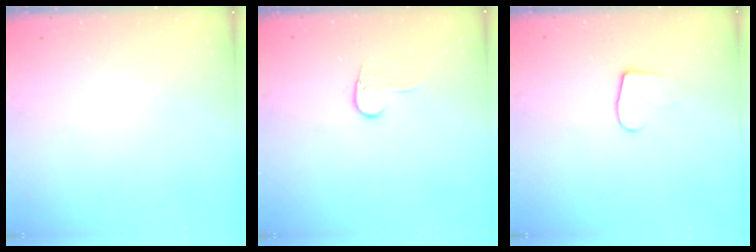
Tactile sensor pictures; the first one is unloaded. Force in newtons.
{"total": 5.3, "press": 5.2, "slide": 0.5}
{"total": 6.1, "press": 6.0, "slide": 0.6}